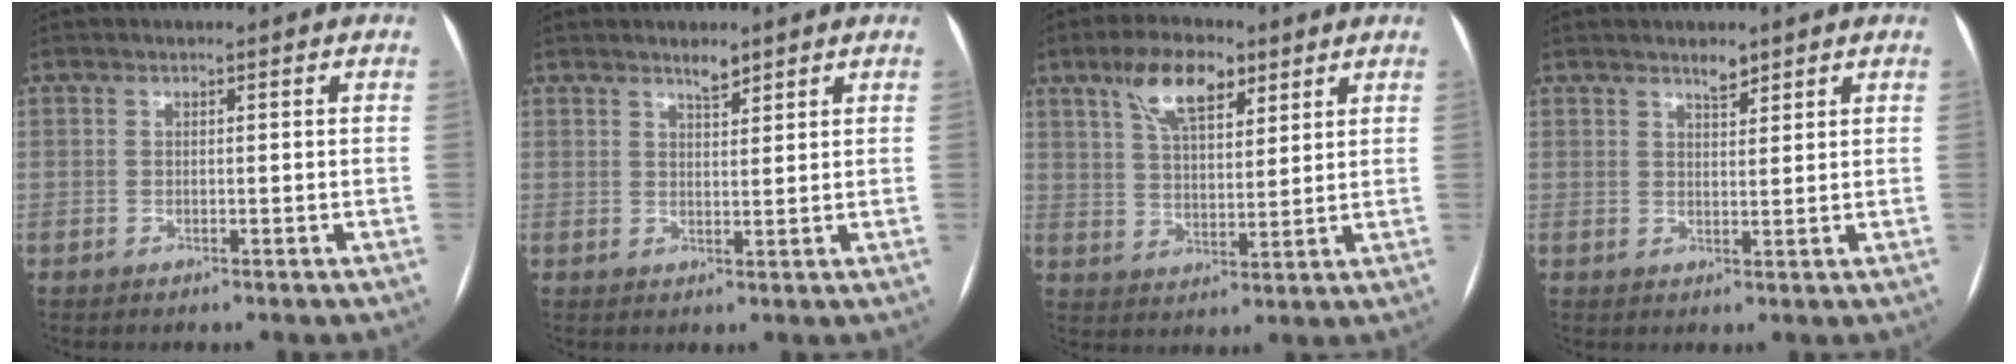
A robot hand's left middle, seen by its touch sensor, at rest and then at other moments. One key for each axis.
{"total": 2.3, "fx": 1.9, "fy": 0.5, "fz": 1.1, "tx": -0.020, "ty": -0.002, "tz": 0.033}
{"total": 9.3, "fx": 5.6, "fy": 3.6, "fz": 6.5, "tx": -0.125, "ty": 0.016, "tz": 0.104}
{"total": 2.3, "fx": 1.9, "fy": 0.7, "fz": 1.0, "tx": -0.020, "ty": -0.002, "tz": 0.032}